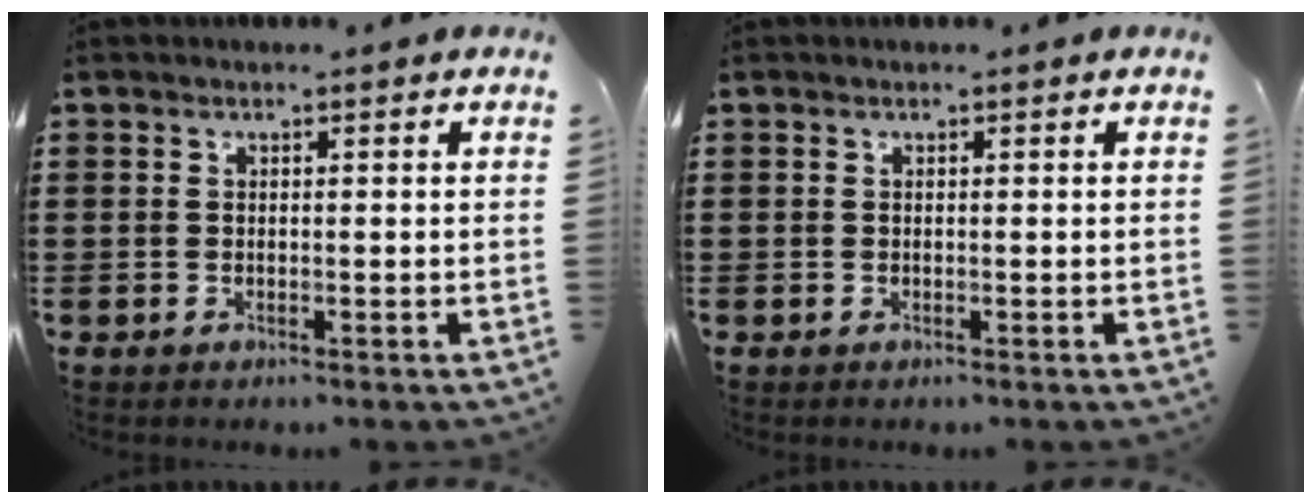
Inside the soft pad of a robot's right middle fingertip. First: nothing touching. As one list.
[{"total": 0.0}]